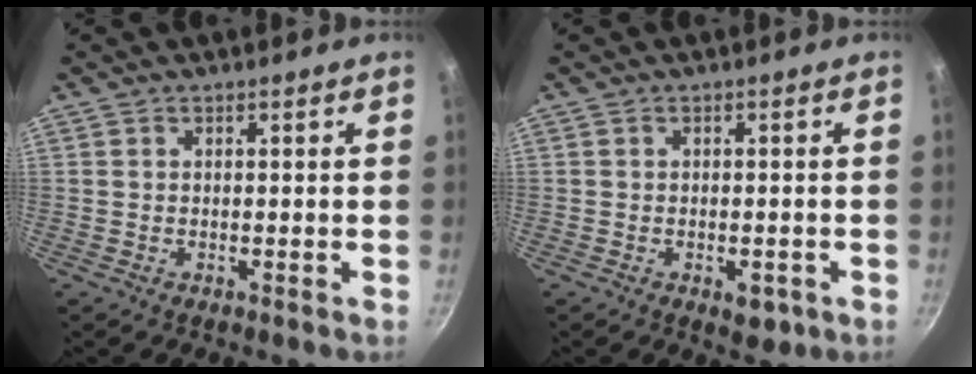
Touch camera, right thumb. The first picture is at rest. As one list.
[{"total": 3.8, "force": [-1.6, 2.2, 2.7], "torque": [-0.023, 0.010, -0.013]}]